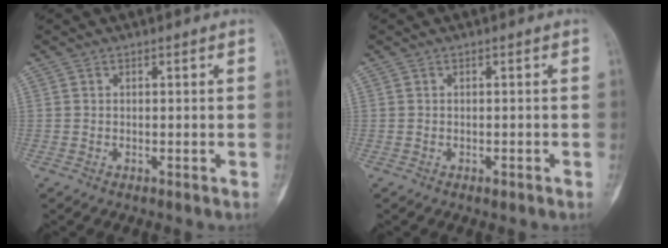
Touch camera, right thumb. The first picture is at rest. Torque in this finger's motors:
{"motor_torque": [0.40, 0.17, 0.08, 0.07, 0.11]}